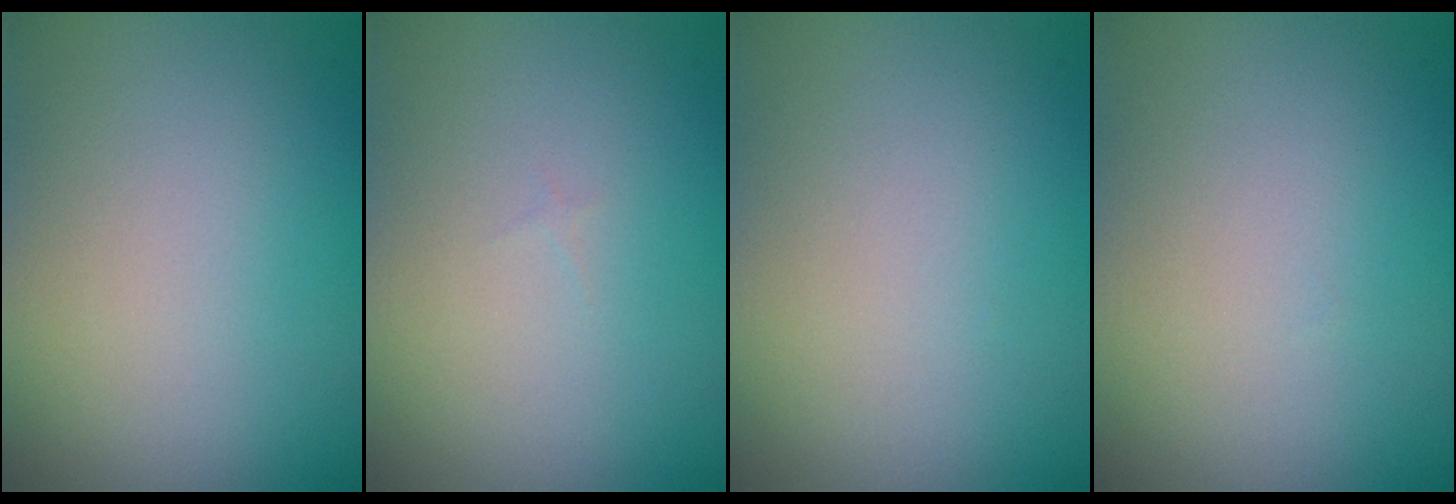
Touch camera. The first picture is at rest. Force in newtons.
{"total": 0.0}
{"total": 0.0}
{"total": 0.0}